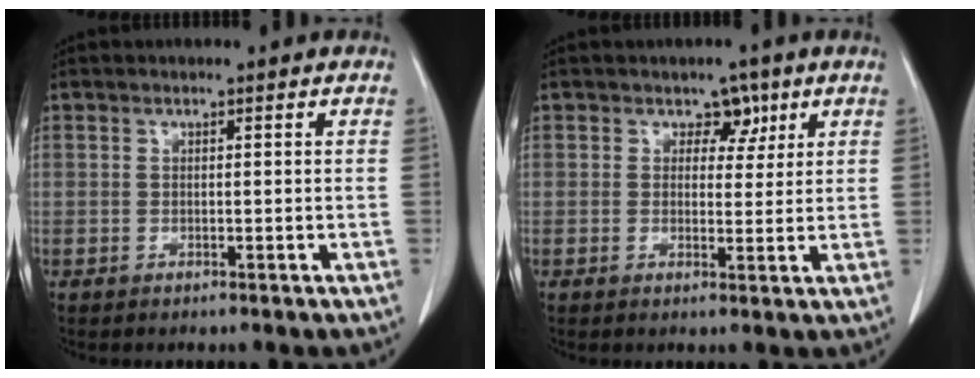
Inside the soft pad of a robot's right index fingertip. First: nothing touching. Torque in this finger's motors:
{"motor_torque": [-0.01, -0.01, -0.03, -0.01]}